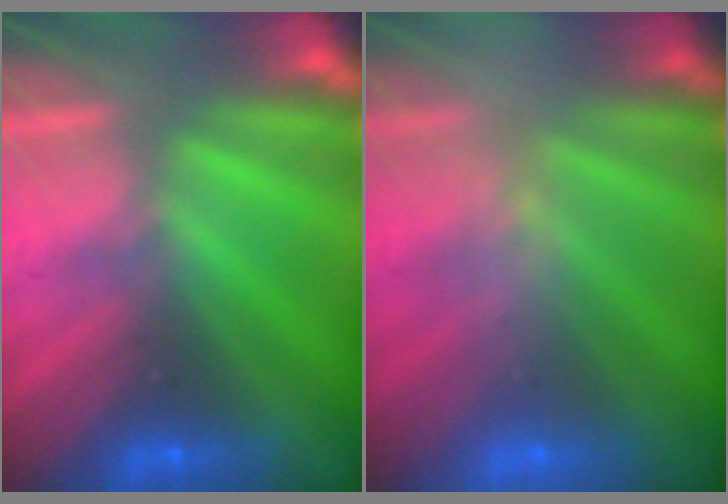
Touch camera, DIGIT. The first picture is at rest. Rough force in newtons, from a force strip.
{"total": 2.5}